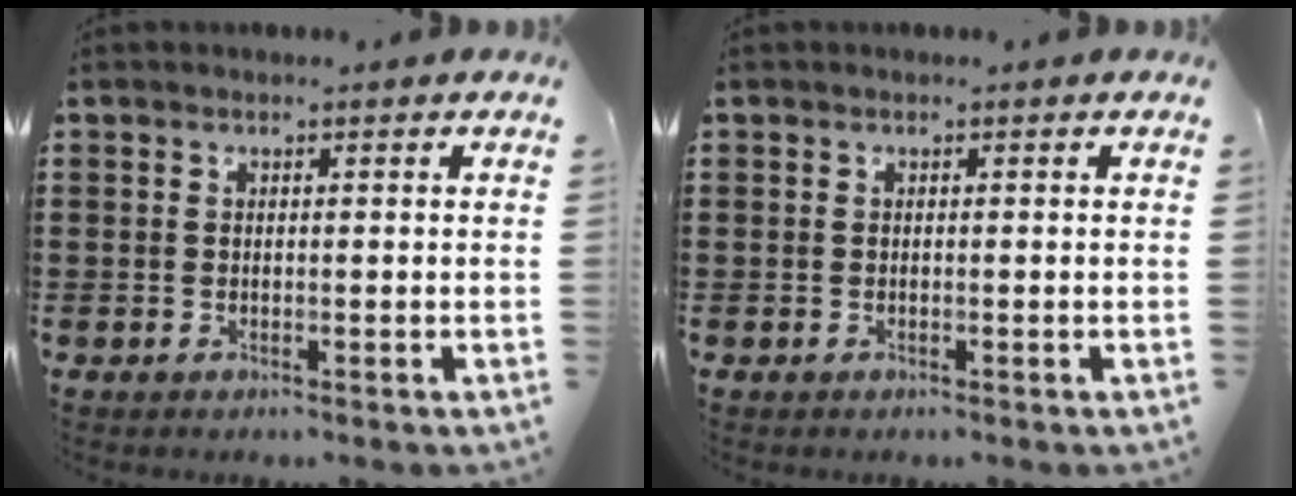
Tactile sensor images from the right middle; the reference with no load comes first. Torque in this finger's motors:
{"motor_torque": [0.07, -0.03, 0.02, -0.02]}